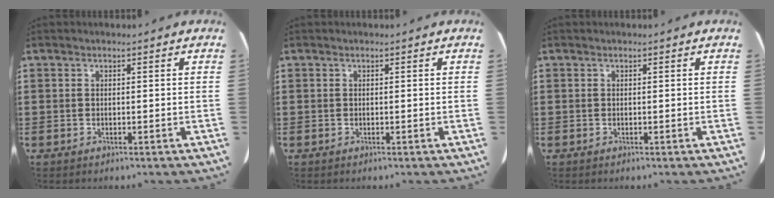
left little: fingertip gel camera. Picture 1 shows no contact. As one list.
[{"total": 0.0}, {"total": 0.0}]